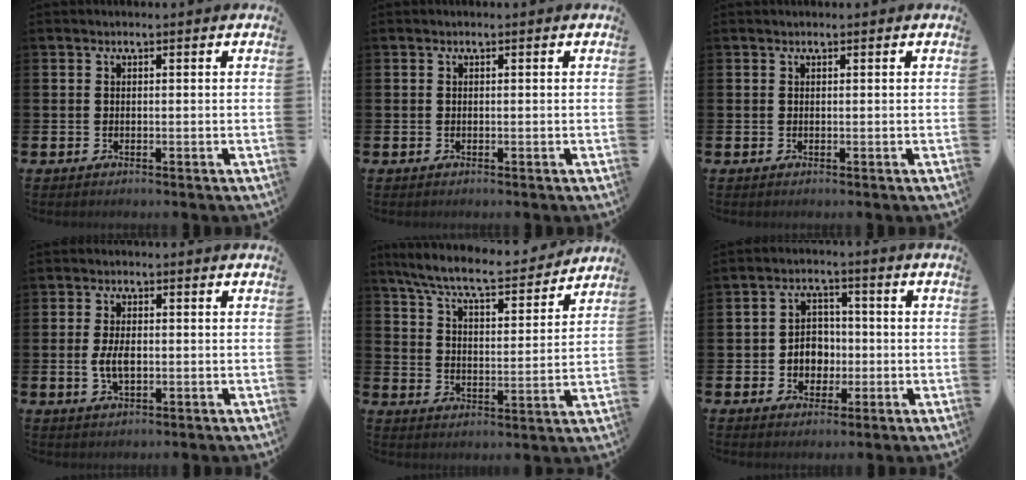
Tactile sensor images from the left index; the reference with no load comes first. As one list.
[{"total": 0.0}, {"total": 0.0}, {"total": 3.6, "force": [-0.2, 1.9, 3.0], "torque": [-0.051, -0.004, -0.010]}, {"total": 8.0, "force": [7.3, 1.0, 3.0], "torque": [-0.096, -0.049, 0.126]}, {"total": 4.2, "force": [-0.6, 3.8, 1.6], "torque": [-0.029, 0.003, -0.020]}]